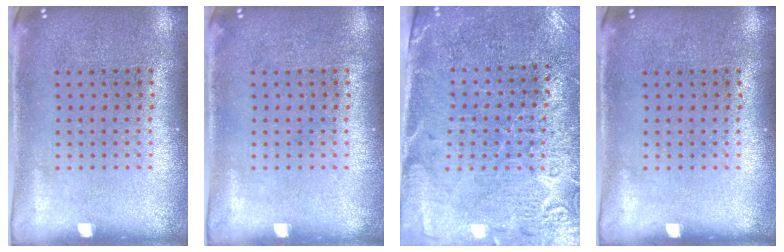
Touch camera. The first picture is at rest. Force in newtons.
{"total": 0.0}
{"total": 3.0, "press": 2.9, "slide": 1.0}
{"total": 0.0}